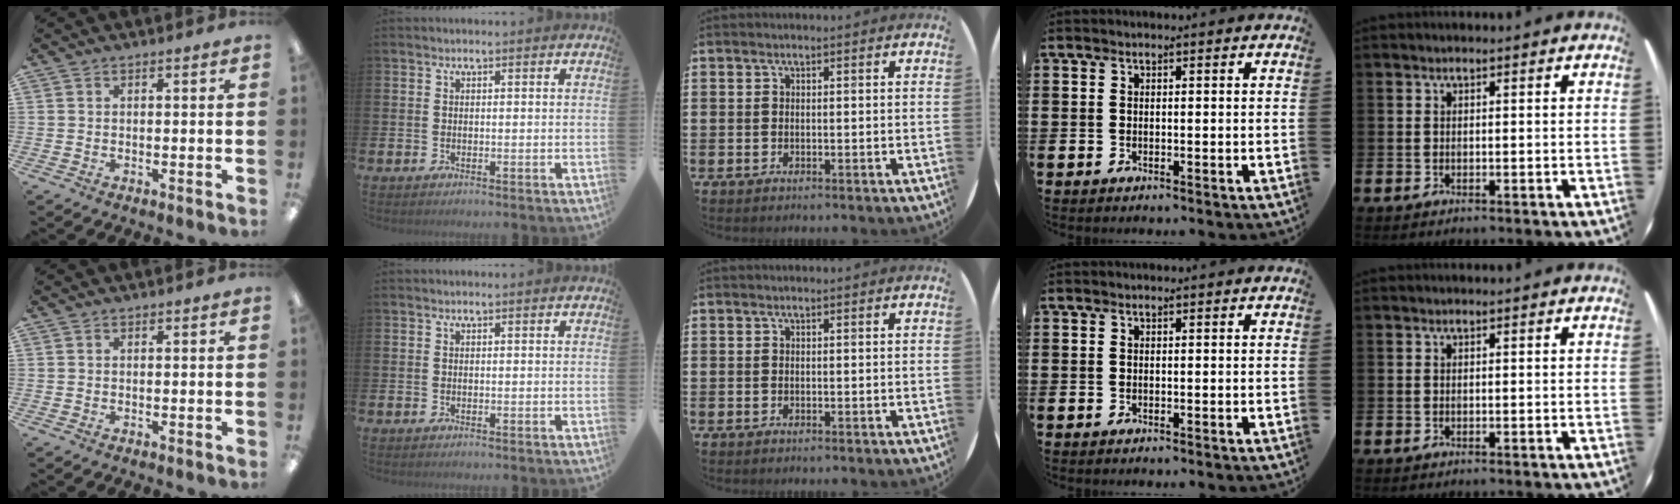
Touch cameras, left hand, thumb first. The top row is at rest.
{}